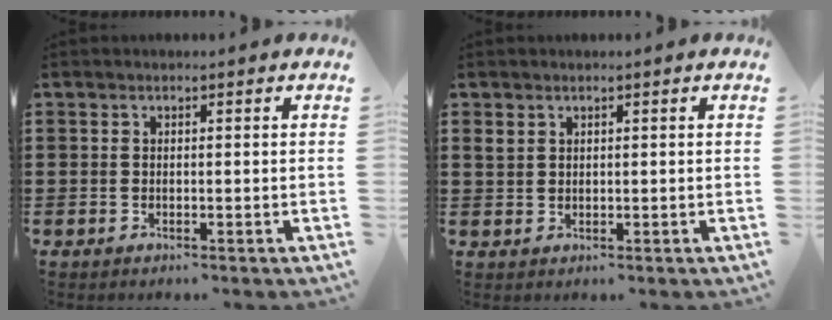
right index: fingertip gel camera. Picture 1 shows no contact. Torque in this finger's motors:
{"motor_torque": [1.20, 0.94, -0.04, -0.02]}